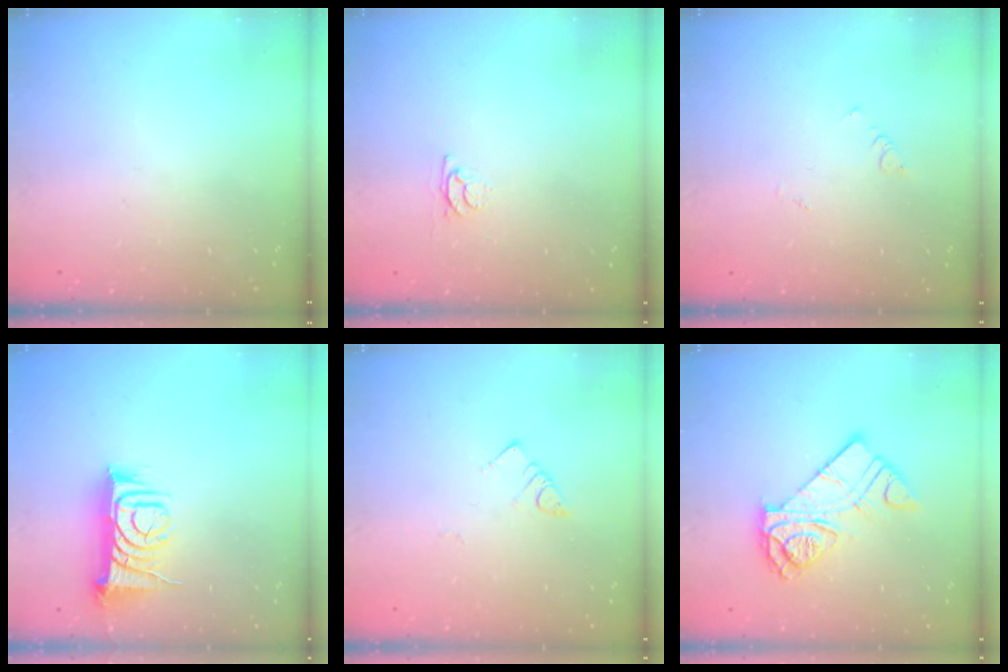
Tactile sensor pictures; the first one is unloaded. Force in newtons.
{"total": 3.1, "press": 3.0, "slide": 0.4}
{"total": 1.9, "press": 1.9, "slide": 0.4}
{"total": 9.7, "press": 9.6, "slide": 1.2}
{"total": 3.0, "press": 3.0, "slide": 0.2}
{"total": 12.9, "press": 12.9, "slide": 0.7}